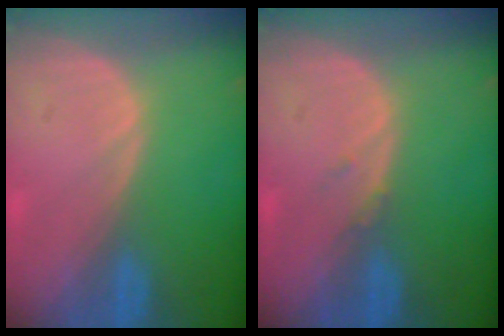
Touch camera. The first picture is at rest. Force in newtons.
{"total": 0.8, "press": 0.8, "slide": 0.1}